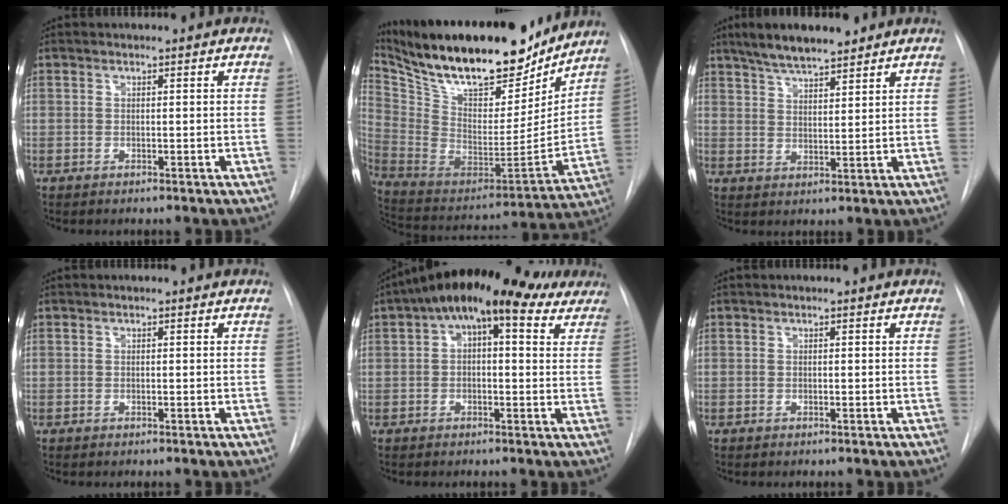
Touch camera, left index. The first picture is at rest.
{"total": 28.5, "force": [23.2, 8.3, 14.3], "torque": [-0.268, -0.011, 0.365]}
{"total": 8.8, "force": [7.2, 1.7, 4.8], "torque": [-0.081, 0.014, 0.122]}
{"total": 0.0}
{"total": 17.7, "force": [10.5, 7.5, 12.1], "torque": [-0.196, 0.072, 0.149]}
{"total": 0.0}